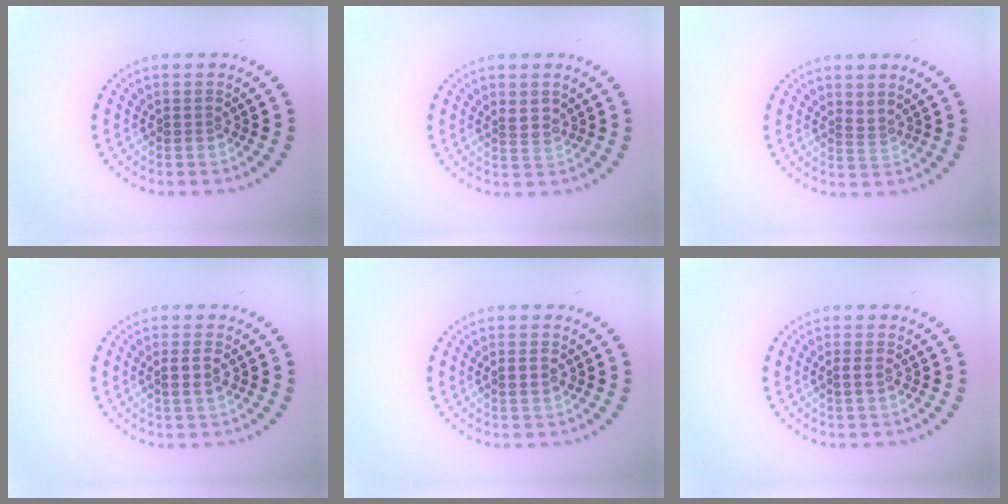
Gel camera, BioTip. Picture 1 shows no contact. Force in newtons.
{"total": 1.5, "press": 1.2, "slide": 0.9}
{"total": 0.6, "press": 0.1, "slide": 0.6}
{"total": 1.6, "press": 1.5, "slide": 0.6}
{"total": 1.2, "press": 1.2, "slide": 0.3}
{"total": 0.8, "press": 0.8, "slide": 0.3}